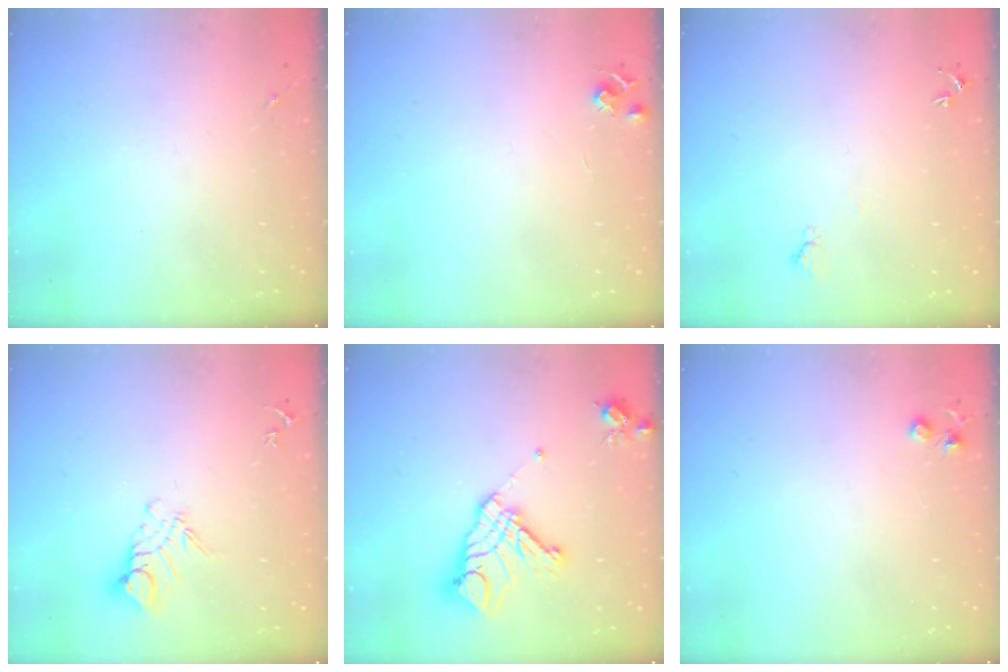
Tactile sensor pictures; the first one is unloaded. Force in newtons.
{"total": 5.2, "press": 5.2, "slide": 0.7}
{"total": 4.8, "press": 4.8, "slide": 0.6}
{"total": 9.1, "press": 9.1, "slide": 0.9}
{"total": 17.6, "press": 17.5, "slide": 1.9}
{"total": 4.2, "press": 4.1, "slide": 0.7}